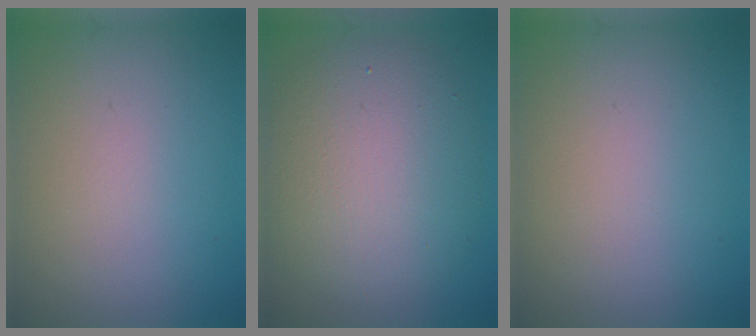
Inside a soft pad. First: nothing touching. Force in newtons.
{"total": 7.8, "press": 7.8, "slide": 0.6}
{"total": 0.0}